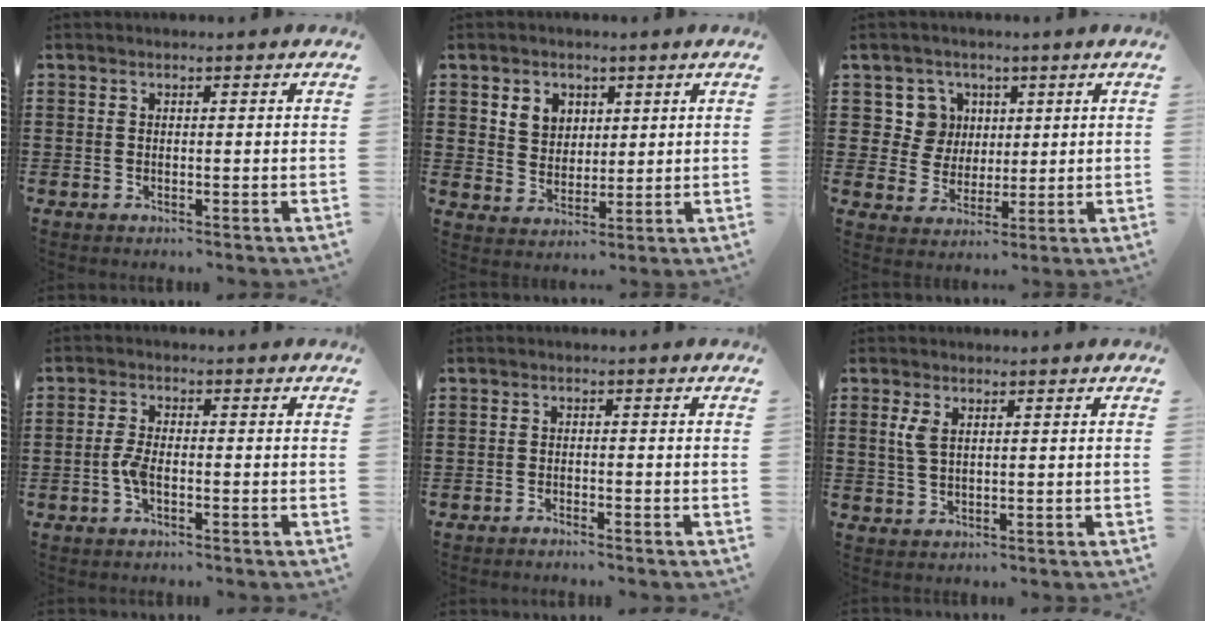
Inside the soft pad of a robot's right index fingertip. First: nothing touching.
{"total": 4.3, "force": [2.1, 3.7, 0.9], "torque": [-0.027, 0.011, 0.036]}
{"total": 6.4, "force": [2.2, 5.9, 0.7], "torque": [-0.040, 0.012, 0.042]}
{"total": 3.3, "force": [-1.0, 1.3, 2.8], "torque": [-0.073, -0.004, -0.025]}
{"total": 1.1, "force": [-1.1, 0.0, 0.0], "torque": [-0.004, 0.002, -0.023]}
{"total": 2.8, "force": [1.1, 1.3, 2.2], "torque": [-0.049, 0.006, 0.018]}